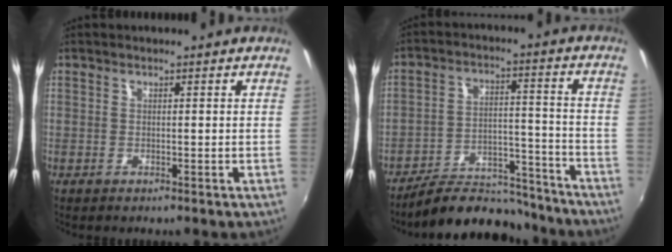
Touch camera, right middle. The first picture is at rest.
{"total": 15.2, "force": [-13.9, 4.9, 3.8], "torque": [-0.074, 0.033, -0.196]}